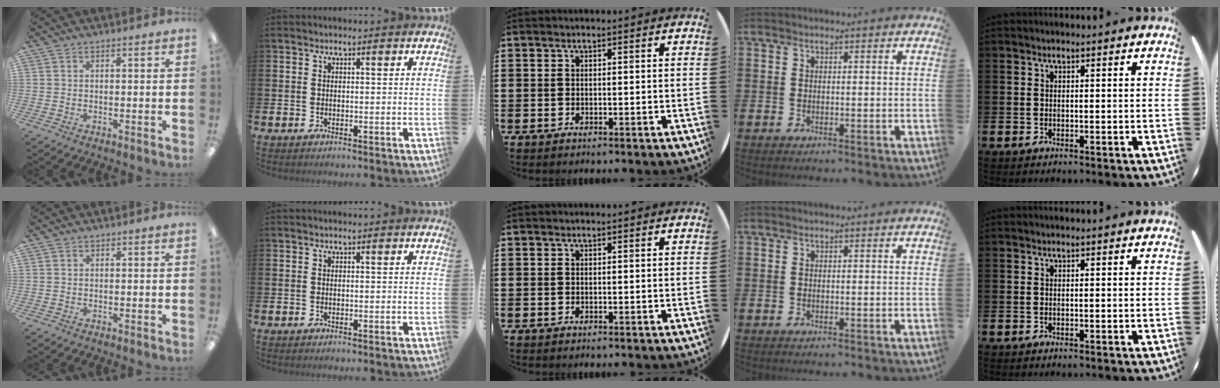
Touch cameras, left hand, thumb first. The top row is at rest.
{}